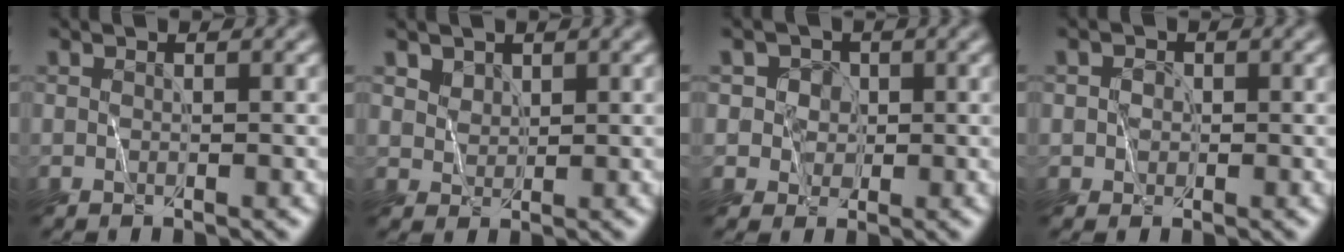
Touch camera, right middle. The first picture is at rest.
{"total": 2.4, "force": [2.0, 1.3, 0.5], "torque": [-0.021, -0.009, 0.051]}
{"total": 3.5, "force": [1.5, 3.0, 1.0], "torque": [0.007, 0.026, 0.012]}
{"total": 1.2, "force": [0.4, 1.1, 0.1], "torque": [0.017, 0.005, 0.001]}